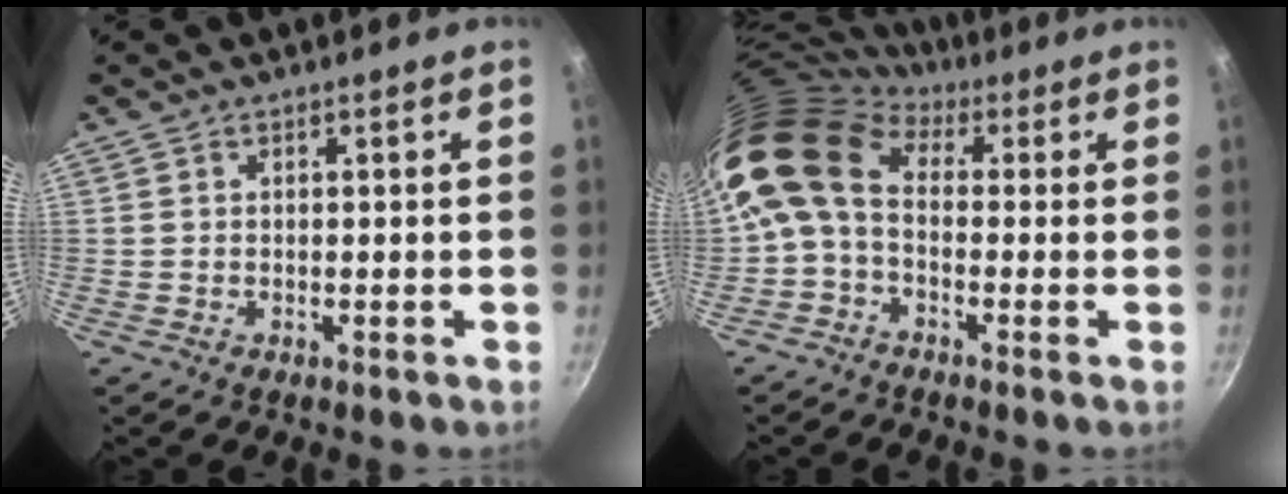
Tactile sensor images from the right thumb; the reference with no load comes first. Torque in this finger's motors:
{"motor_torque": [2.10, 2.90, 1.91, -0.40, 0.27]}